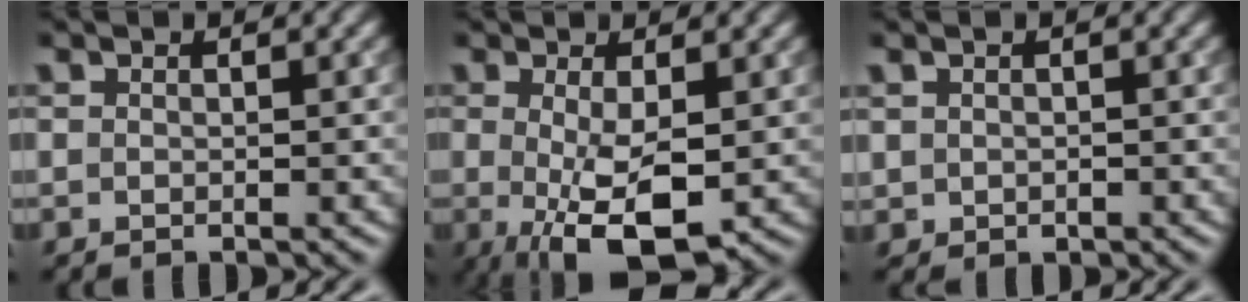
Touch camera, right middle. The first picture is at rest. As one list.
[{"total": 6.0, "force": [-0.8, 2.0, 5.6], "torque": [-0.105, -0.013, -0.011]}, {"total": 0.8, "force": [0.2, 0.7, 0.3], "torque": [-0.005, -0.001, 0.007]}]